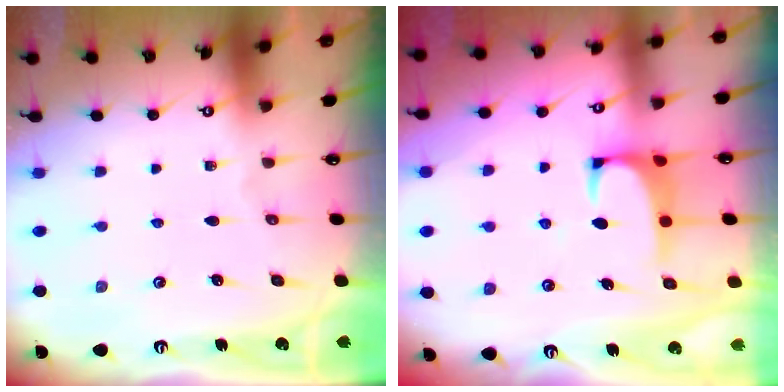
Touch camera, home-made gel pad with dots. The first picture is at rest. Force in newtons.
{"total": 0.9, "press": 0.6, "slide": 0.6}